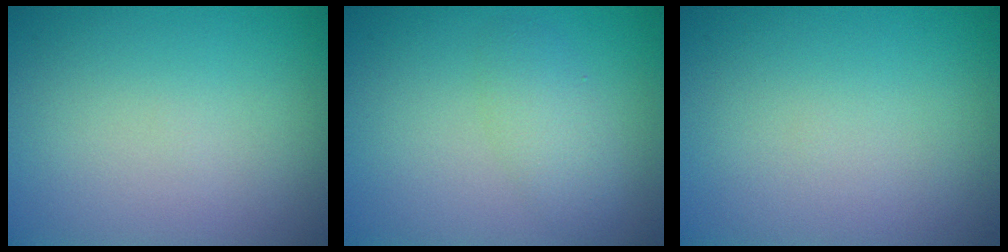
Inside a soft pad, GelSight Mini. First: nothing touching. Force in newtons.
{"total": 2.4, "press": 2.4, "slide": 0.1}
{"total": 0.0}